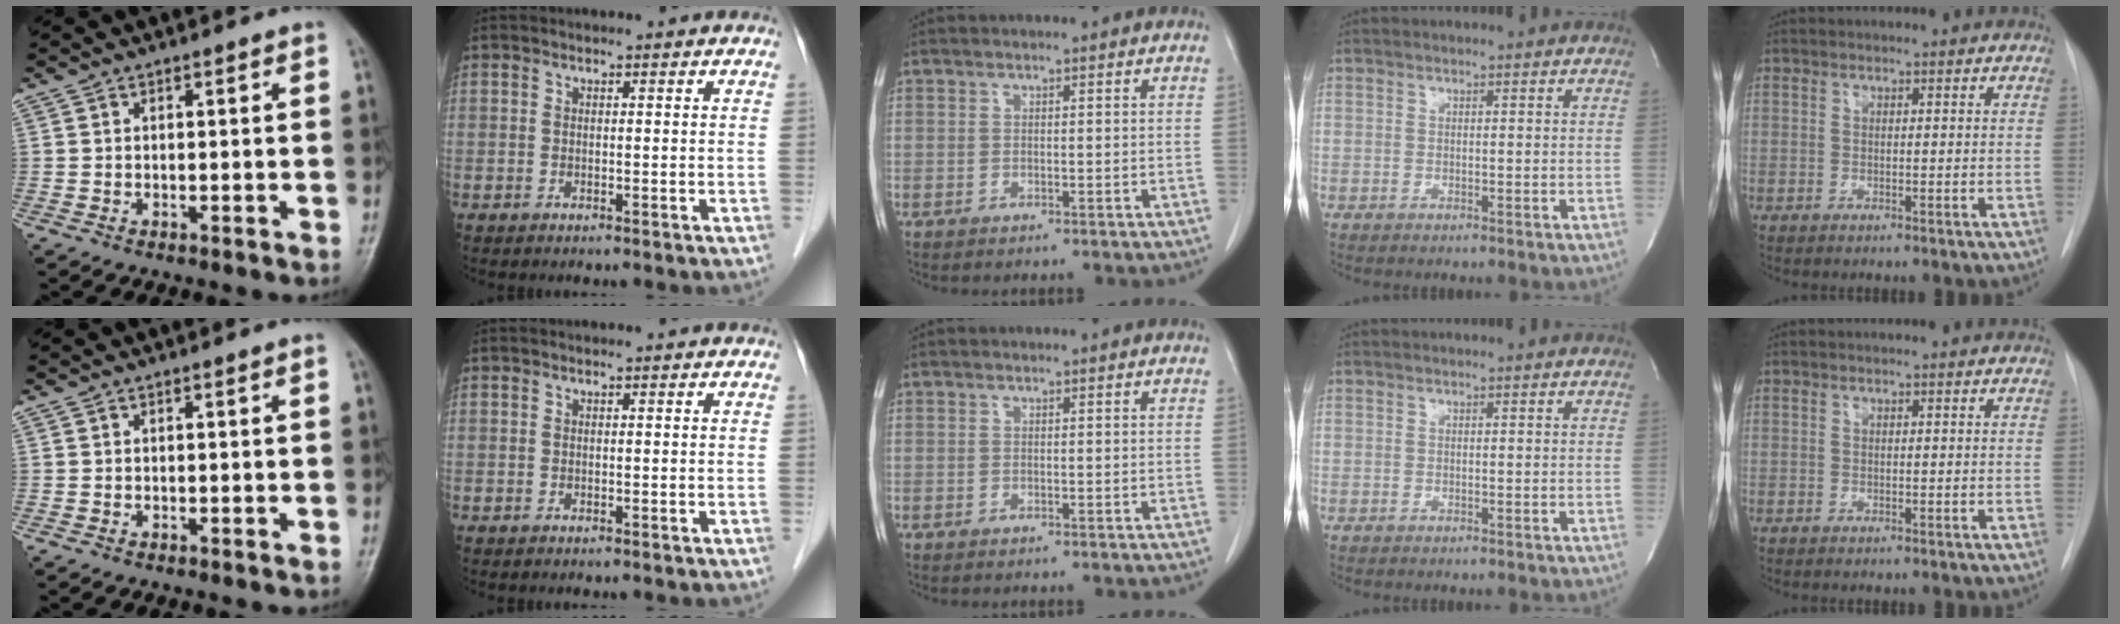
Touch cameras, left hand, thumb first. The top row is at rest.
{}